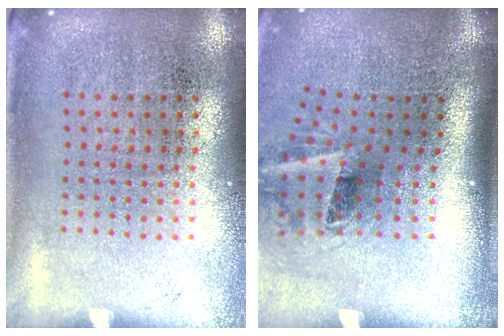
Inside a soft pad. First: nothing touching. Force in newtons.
{"total": 2.1, "press": 1.3, "slide": 1.6}